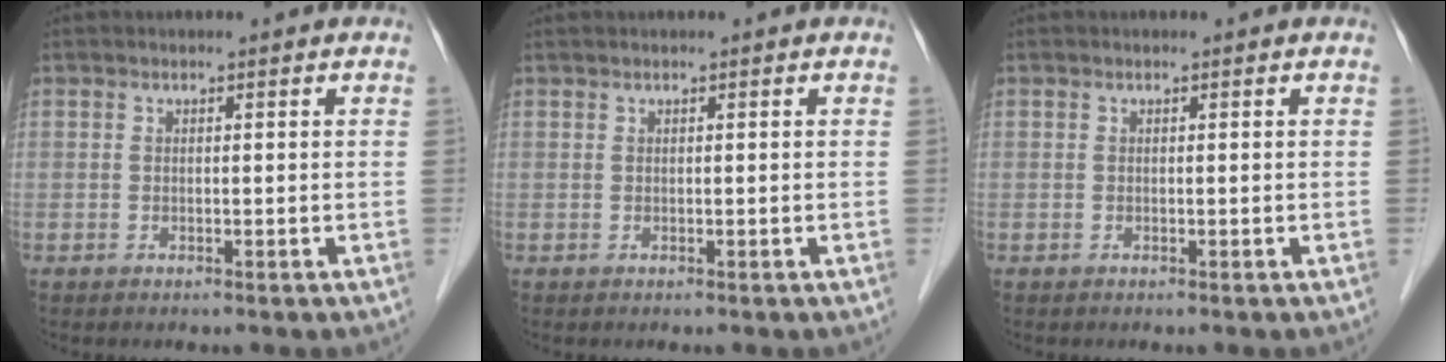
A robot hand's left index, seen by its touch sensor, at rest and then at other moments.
{"total": 0.8, "force": [0.6, 0.0, 0.5], "torque": [-0.015, 0.013, 0.017]}
{"total": 0.0}